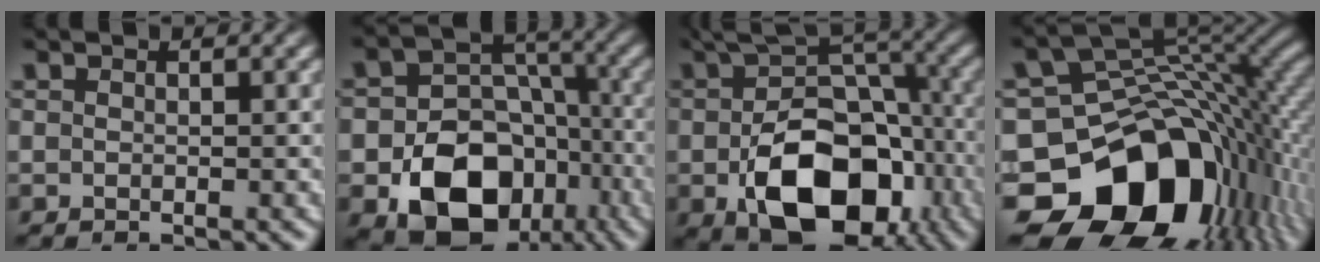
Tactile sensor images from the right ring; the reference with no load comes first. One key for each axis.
{"total": 12.4, "fx": -4.4, "fy": 9.0, "fz": 7.4, "tx": -0.117, "ty": -0.043, "tz": -0.053}
{"total": 15.0, "fx": -4.3, "fy": 8.9, "fz": 11.3, "tx": -0.182, "ty": -0.039, "tz": -0.044}
{"total": 24.1, "fx": -5.9, "fy": 16.4, "fz": 16.7, "tx": -0.268, "ty": -0.064, "tz": -0.071}